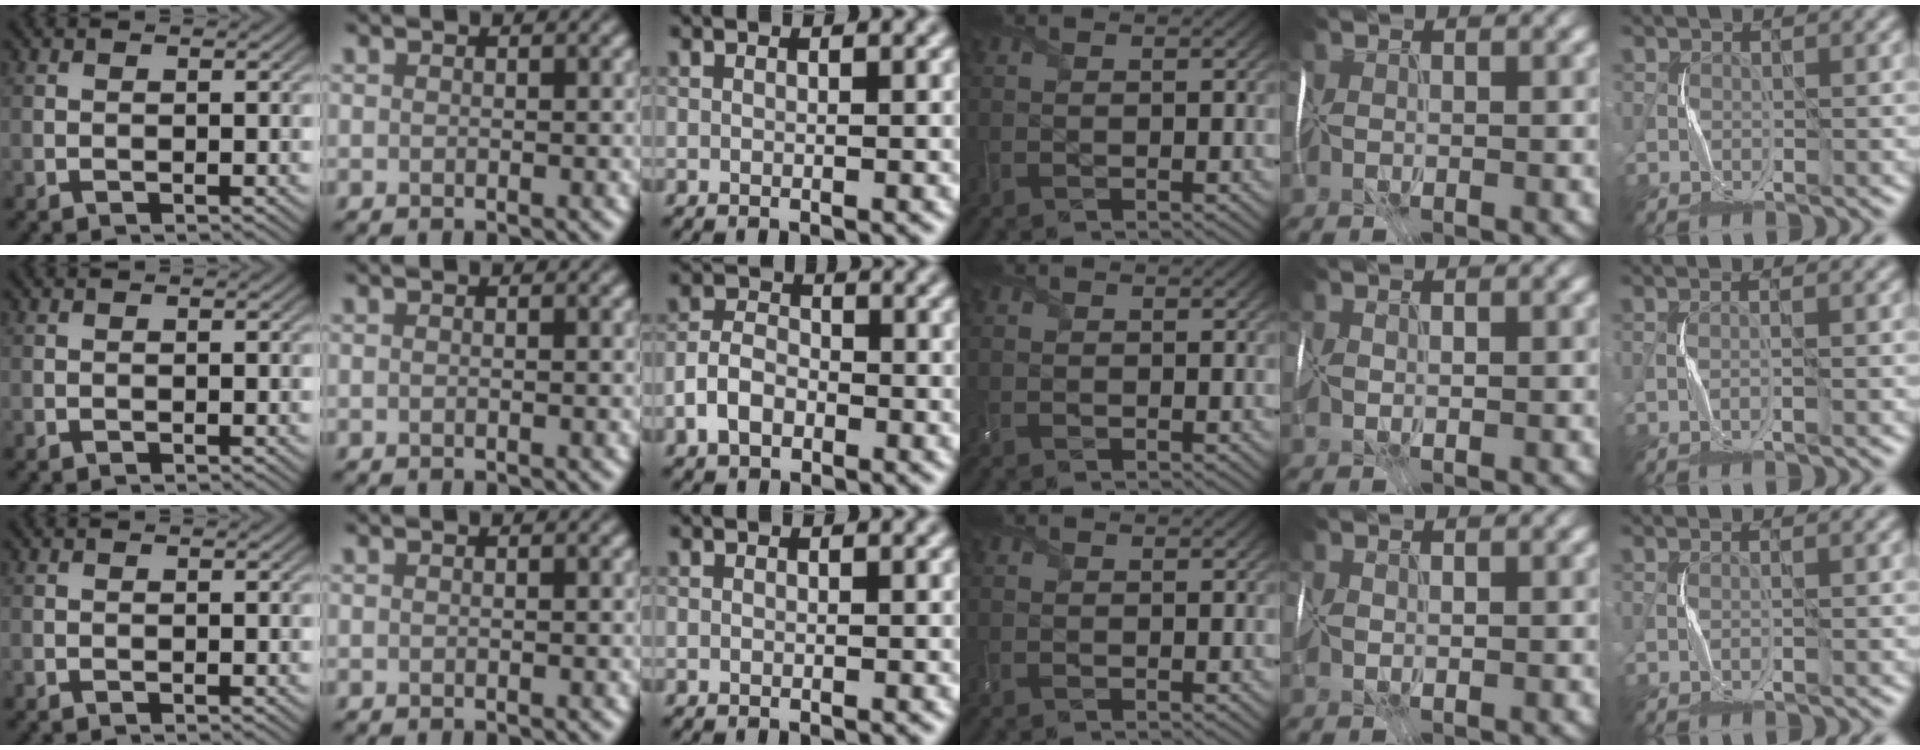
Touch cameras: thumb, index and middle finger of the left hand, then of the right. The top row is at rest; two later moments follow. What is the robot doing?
{"motion": "wrap", "object": "scarf"}